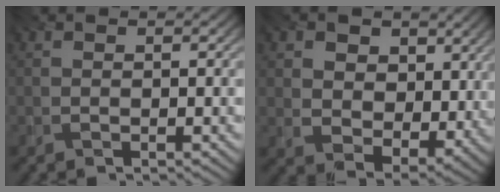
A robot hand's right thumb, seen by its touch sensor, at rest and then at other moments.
{"total": 9.6, "force": [3.8, 6.8, 5.6], "torque": [-0.126, -0.007, 0.051]}